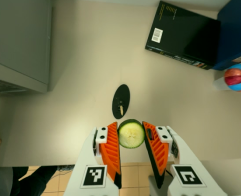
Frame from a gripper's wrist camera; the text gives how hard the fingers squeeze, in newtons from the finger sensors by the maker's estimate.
{"total": 7.5, "left": 7.2, "right": 7.9}